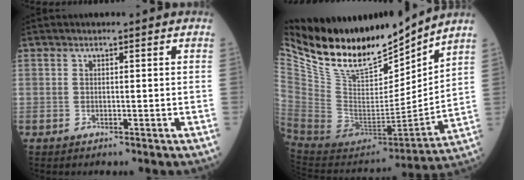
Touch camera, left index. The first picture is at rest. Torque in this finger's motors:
{"motor_torque": [1.00, -1.14, 0.15, 0.04]}